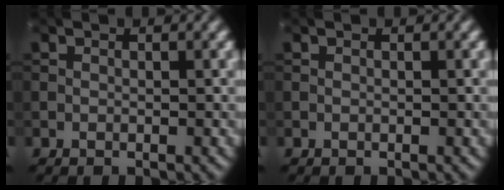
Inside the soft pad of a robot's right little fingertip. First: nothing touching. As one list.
[{"total": 0.0}]